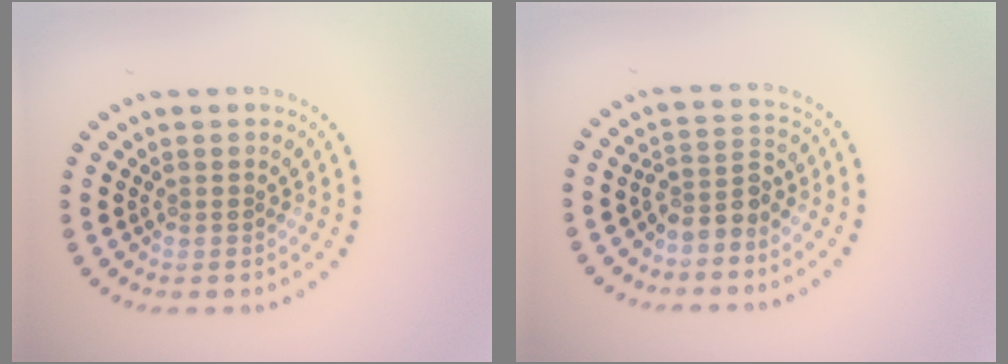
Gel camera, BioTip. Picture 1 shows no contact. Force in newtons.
{"total": 2.4, "press": 1.9, "slide": 1.6}